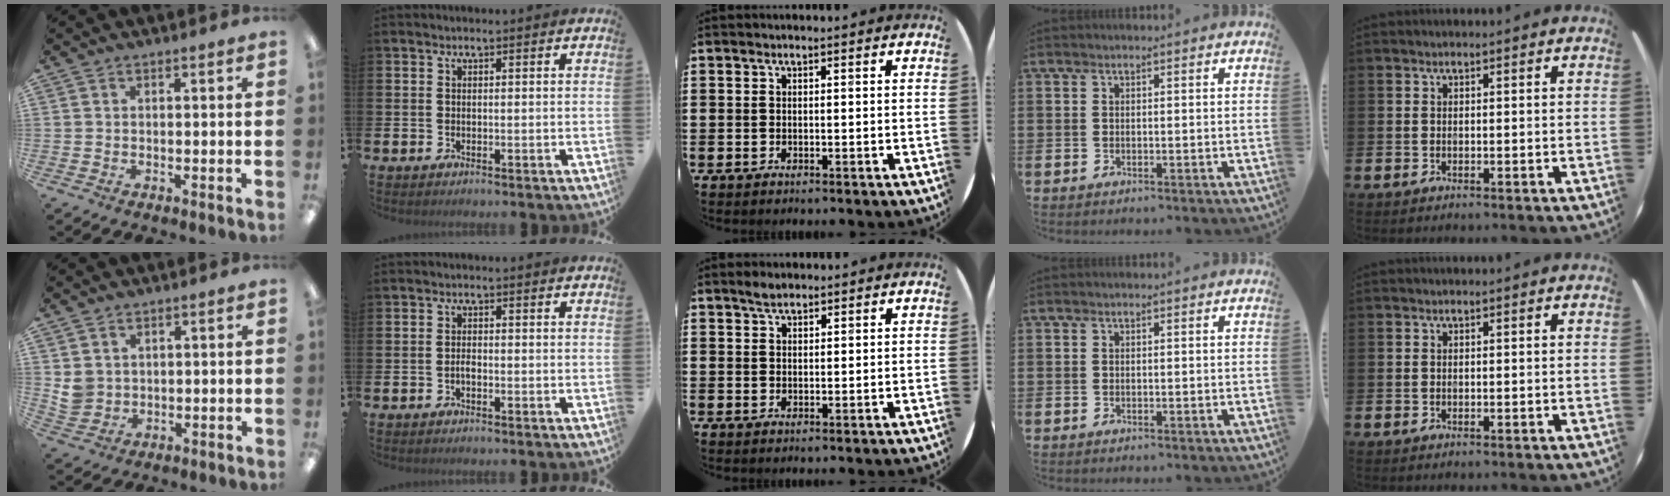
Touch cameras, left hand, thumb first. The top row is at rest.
{"thumb": {"total": 4.0, "force": [1.8, 3.4, 0.9], "torque": [-0.018, -0.001, 0.036]}, "index": {"total": 1.1, "force": [-0.5, 0.4, 0.9], "torque": [-0.010, -0.004, -0.012]}, "middle": {"total": 1.9, "force": [1.6, 0.7, 0.6], "torque": [-0.004, 0.002, 0.028]}}